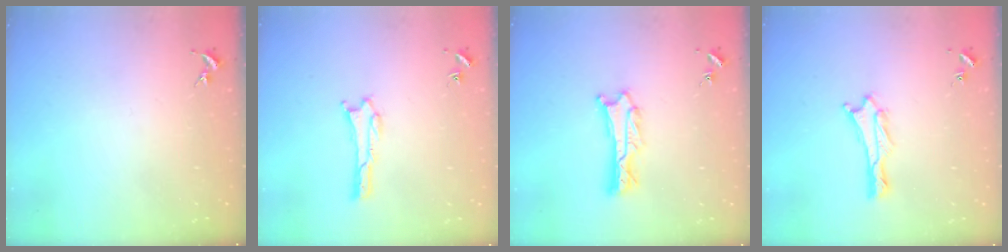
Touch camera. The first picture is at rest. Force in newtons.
{"total": 0.8, "press": 0.8, "slide": 0.2}
{"total": 1.8, "press": 1.8, "slide": 0.2}
{"total": 1.9, "press": 1.9, "slide": 0.1}